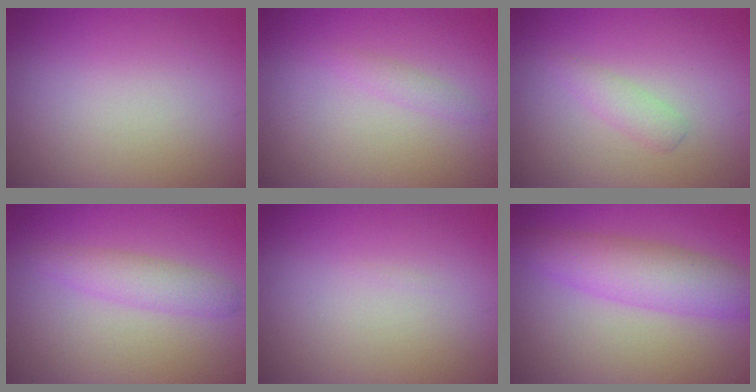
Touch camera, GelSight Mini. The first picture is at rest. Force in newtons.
{"total": 1.0, "press": 1.0, "slide": 0.1}
{"total": 1.5, "press": 1.5, "slide": 0.1}
{"total": 2.4, "press": 2.4, "slide": 0.1}
{"total": 0.0}
{"total": 5.4, "press": 5.4, "slide": 0.1}